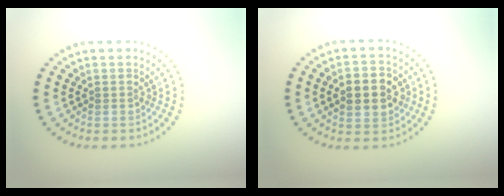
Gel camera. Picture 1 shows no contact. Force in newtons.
{"total": 4.2, "press": 4.2, "slide": 0.3}